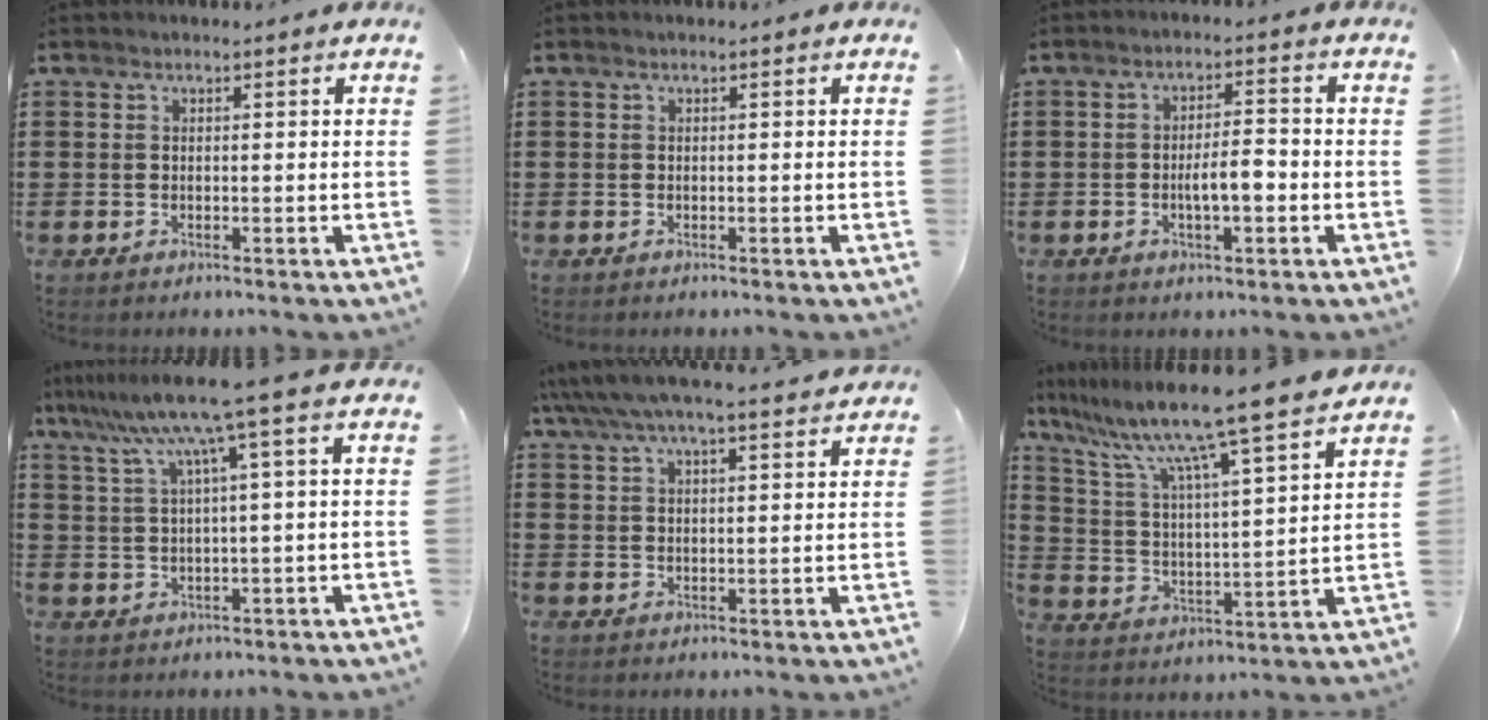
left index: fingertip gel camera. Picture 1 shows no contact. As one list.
[{"total": 0.0}, {"total": 4.7, "force": [-1.2, 1.5, 4.3], "torque": [-0.068, 0.005, -0.025]}, {"total": 8.7, "force": [4.5, -0.8, 7.4], "torque": [-0.160, -0.017, 0.071]}, {"total": 5.1, "force": [4.5, 0.6, 2.3], "torque": [-0.060, -0.013, 0.077]}, {"total": 10.5, "force": [8.9, -1.1, 5.4], "torque": [-0.141, -0.063, 0.143]}]